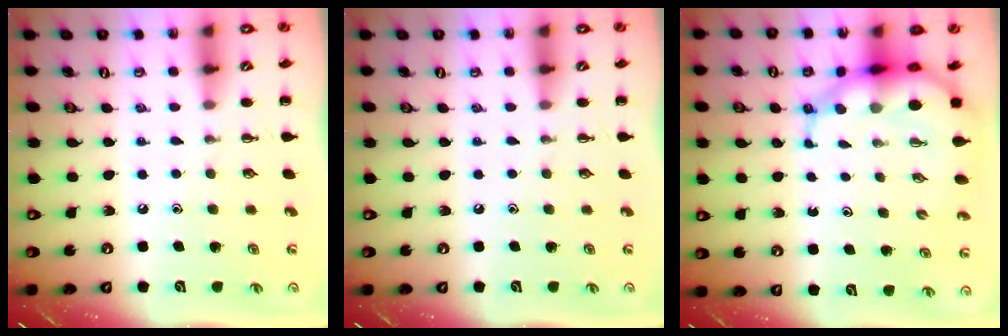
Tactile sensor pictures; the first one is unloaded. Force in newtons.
{"total": 0.0}
{"total": 8.8, "press": 8.4, "slide": 2.7}